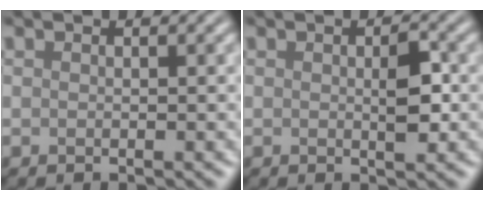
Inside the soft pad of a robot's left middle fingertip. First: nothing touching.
{"total": 1.9, "force": [-0.1, 0.5, 1.9], "torque": [-0.036, -0.002, 0.002]}